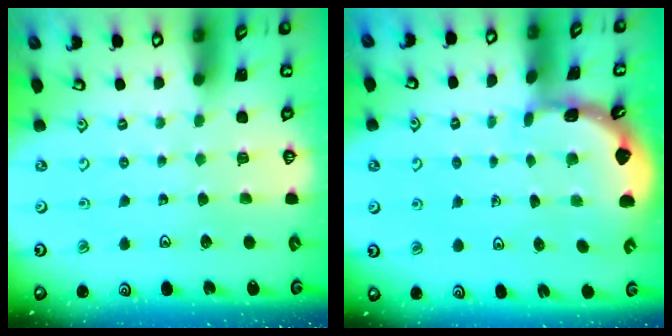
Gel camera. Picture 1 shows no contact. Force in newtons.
{"total": 1.6, "press": 1.6, "slide": 0.2}